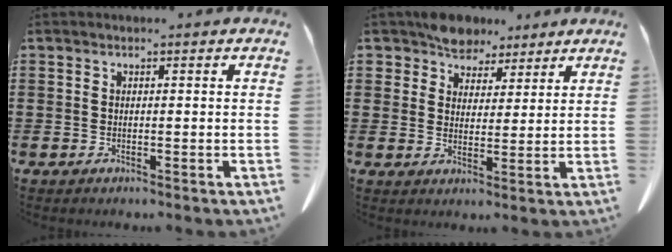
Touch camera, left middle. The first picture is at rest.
{"total": 5.4, "force": [4.7, 2.7, 0.6], "torque": [-0.034, -0.004, 0.090]}